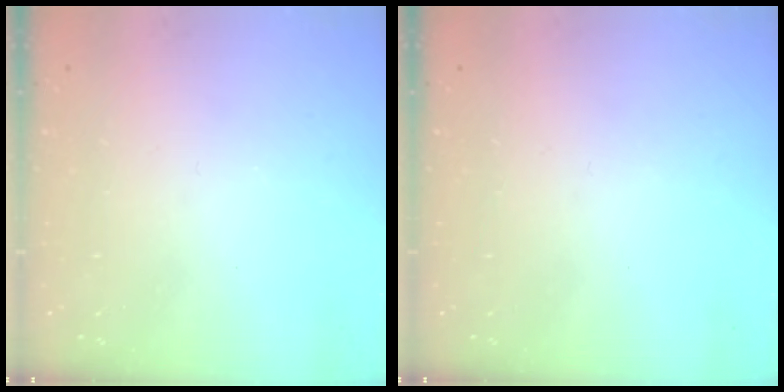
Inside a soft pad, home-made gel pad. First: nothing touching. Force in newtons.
{"total": 0.0}